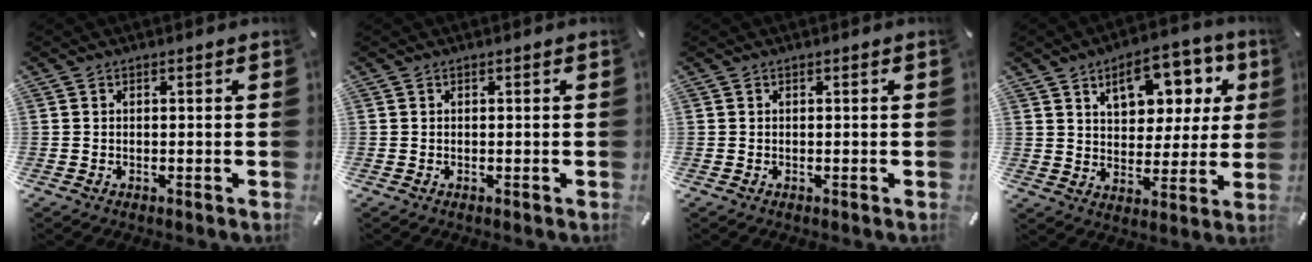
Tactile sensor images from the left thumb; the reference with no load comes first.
{"total": 0.0}
{"total": 0.0}
{"total": 13.6, "force": [6.6, 8.5, 8.3], "torque": [-0.115, -0.023, 0.112]}